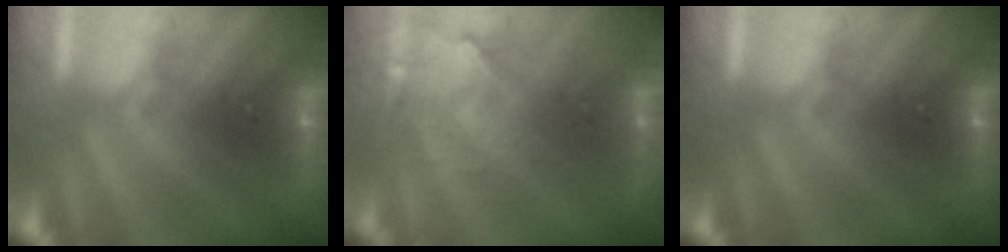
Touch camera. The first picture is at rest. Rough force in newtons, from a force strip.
{"total": 3.9}
{"total": 0.0}